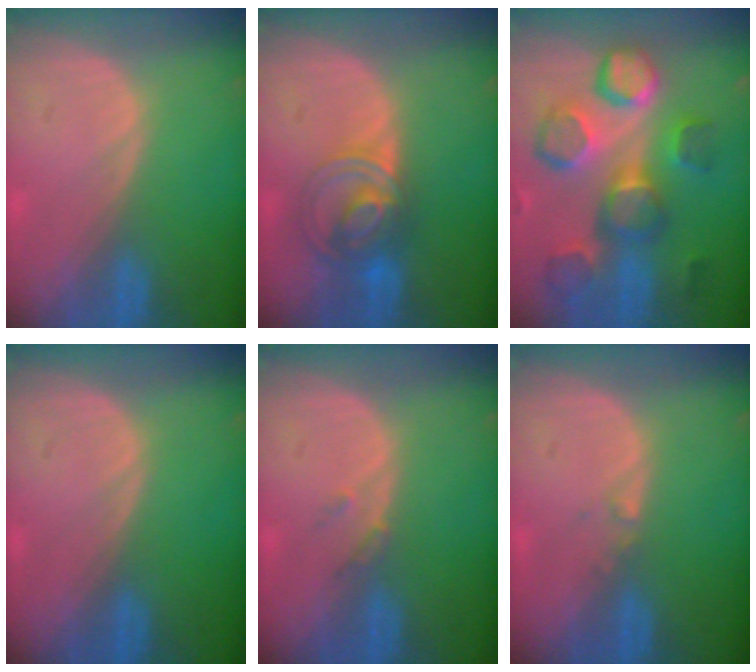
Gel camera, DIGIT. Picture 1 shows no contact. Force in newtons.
{"total": 7.1, "press": 6.5, "slide": 2.9}
{"total": 11.6, "press": 10.9, "slide": 4.0}
{"total": 0.0}
{"total": 1.5, "press": 1.3, "slide": 0.7}
{"total": 0.7, "press": 0.6, "slide": 0.4}